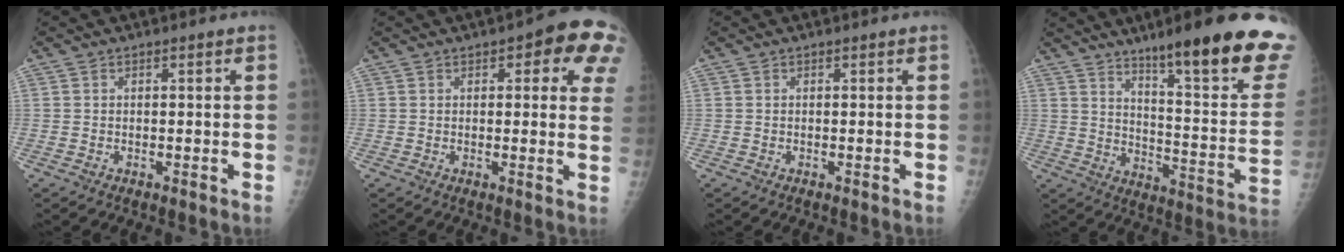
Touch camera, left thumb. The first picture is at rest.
{"total": 11.1, "force": [4.9, 4.2, 9.0], "torque": [-0.058, -0.008, 0.045]}
{"total": 0.0}
{"total": 24.6, "force": [16.1, 3.2, 18.3], "torque": [-0.228, -0.076, 0.234]}